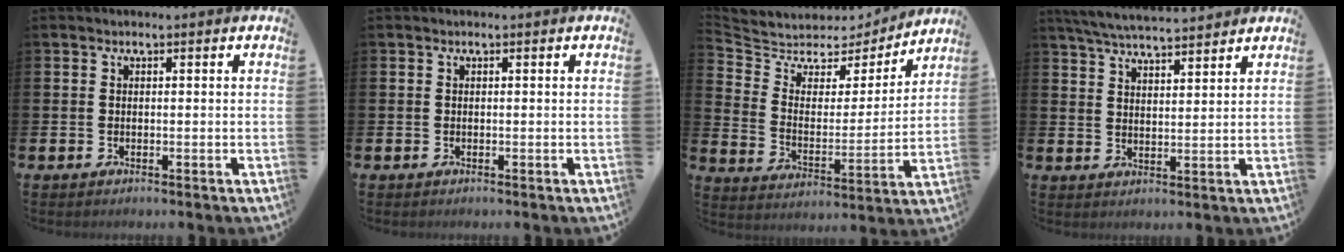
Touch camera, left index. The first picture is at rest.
{"total": 0.0}
{"total": 6.1, "force": [5.3, 3.0, 0.9], "torque": [-0.059, -0.043, 0.088]}
{"total": 5.4, "force": [5.3, 0.3, 0.9], "torque": [-0.041, -0.023, 0.096]}